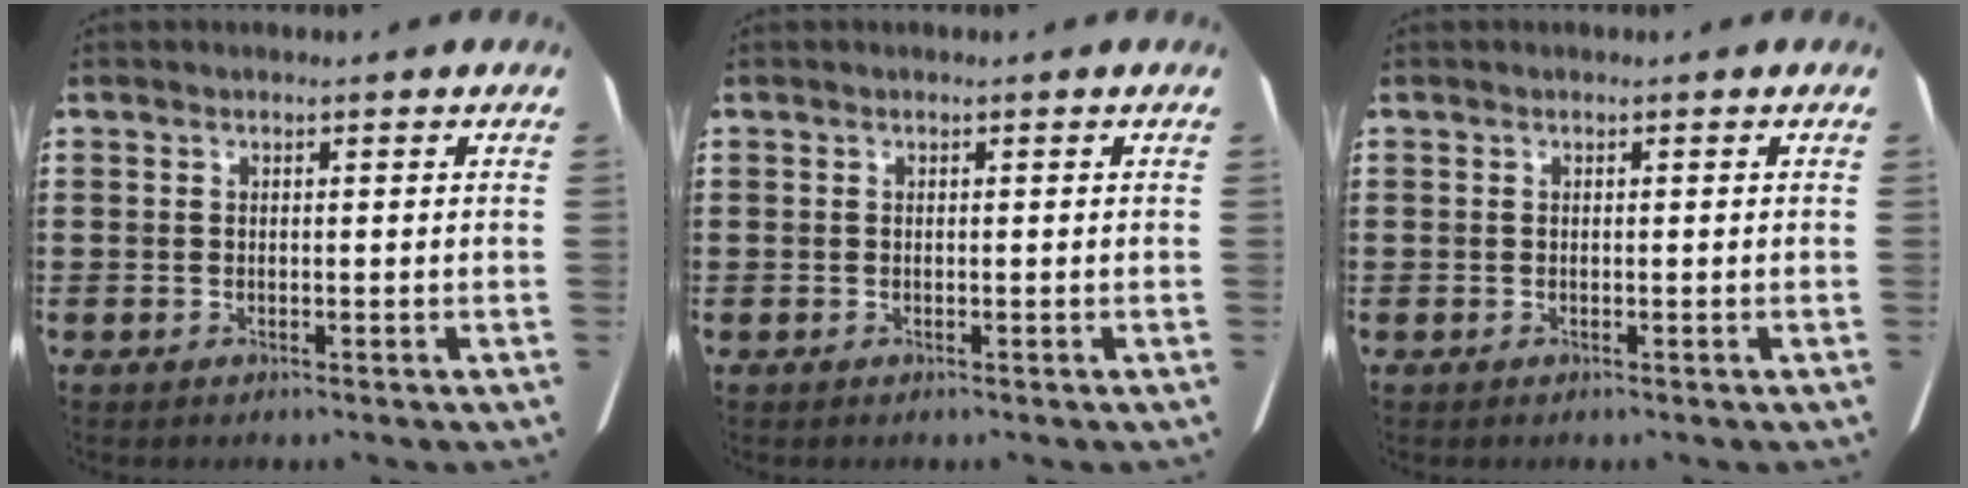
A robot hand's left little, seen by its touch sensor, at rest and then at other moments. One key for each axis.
{"total": 0.0}
{"total": 0.0}